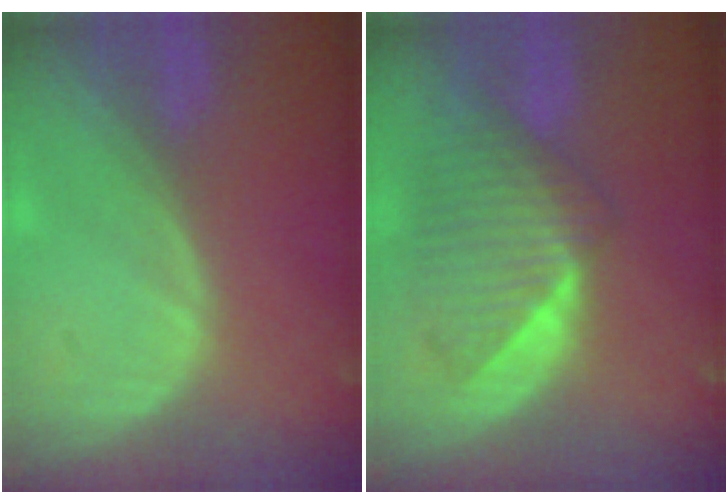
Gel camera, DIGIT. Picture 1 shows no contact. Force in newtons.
{"total": 8.6, "press": 8.2, "slide": 2.6}